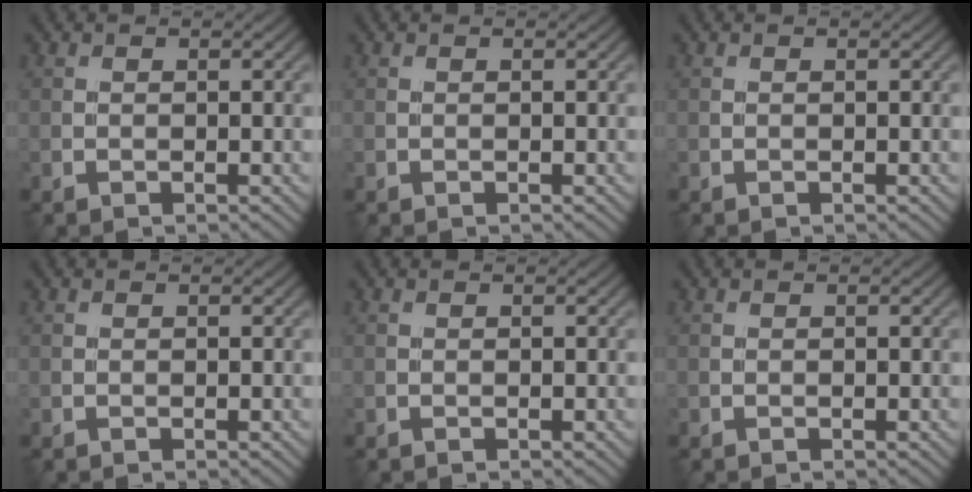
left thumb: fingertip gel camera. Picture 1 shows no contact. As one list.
[{"total": 0.0}, {"total": 0.0}, {"total": 0.0}, {"total": 0.0}, {"total": 0.0}]